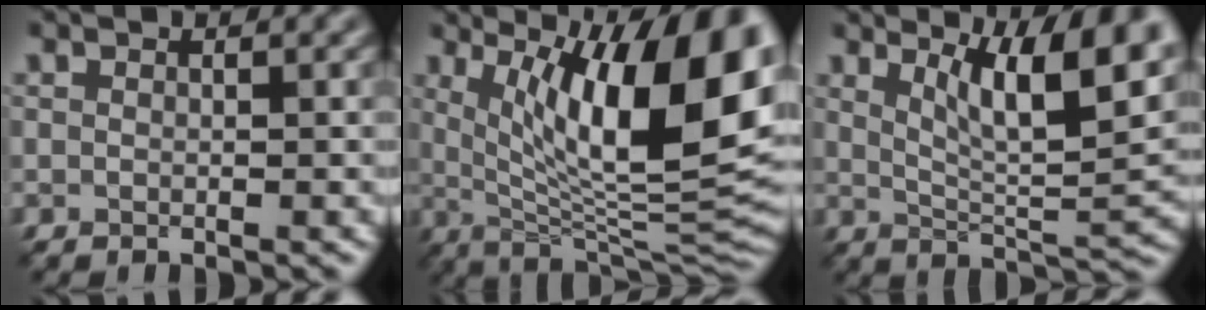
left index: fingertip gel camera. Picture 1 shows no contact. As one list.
[{"total": 15.4, "force": [4.2, 4.7, 14.0], "torque": [-0.186, -0.008, 0.072]}, {"total": 9.7, "force": [4.5, 2.7, 8.2], "torque": [-0.115, -0.003, 0.075]}]